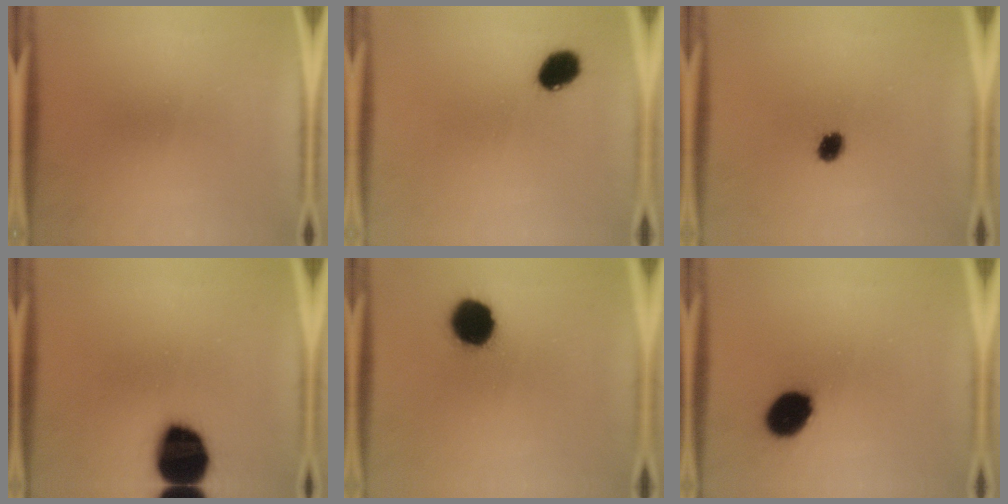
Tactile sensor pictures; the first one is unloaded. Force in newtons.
{"total": 6.2}
{"total": 3.3}
{"total": 17.6}
{"total": 11.5}
{"total": 10.6}